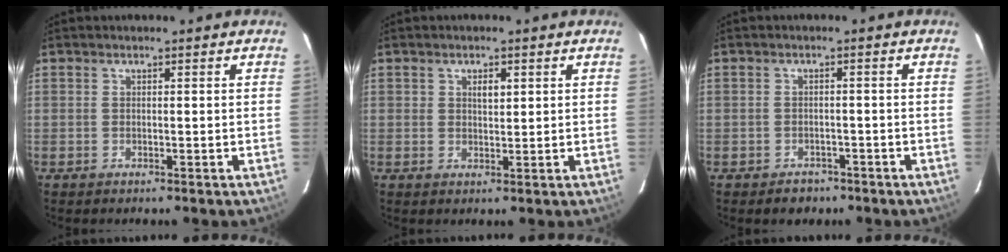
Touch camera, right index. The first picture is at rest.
{"total": 2.1, "force": [0.9, 1.0, 1.6], "torque": [-0.027, 0.002, 0.016]}
{"total": 2.7, "force": [-1.9, 1.9, 0.5], "torque": [-0.010, 0.006, -0.022]}